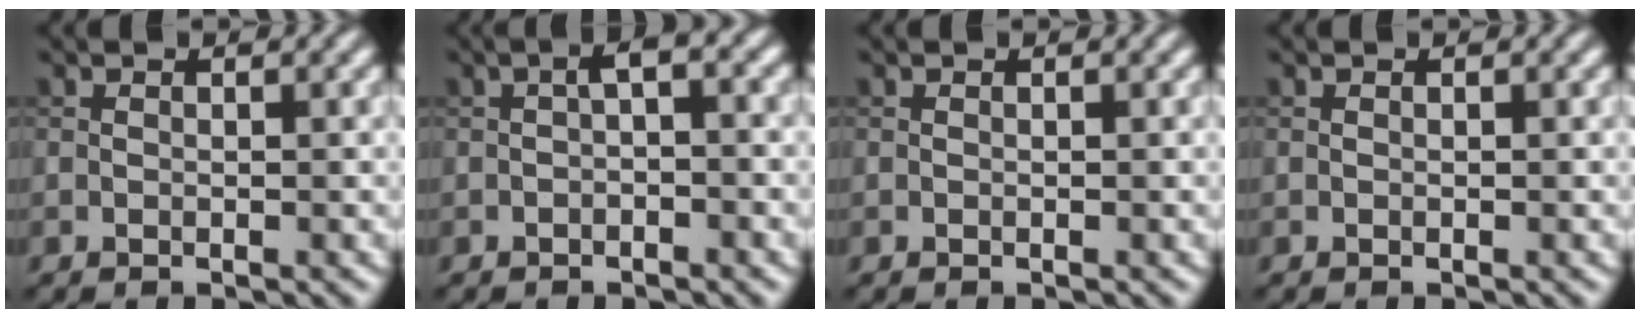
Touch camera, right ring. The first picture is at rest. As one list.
[{"total": 1.7, "force": [-0.1, 0.6, 1.6], "torque": [-0.027, 0.007, -0.004]}, {"total": 0.0}, {"total": 0.0}]